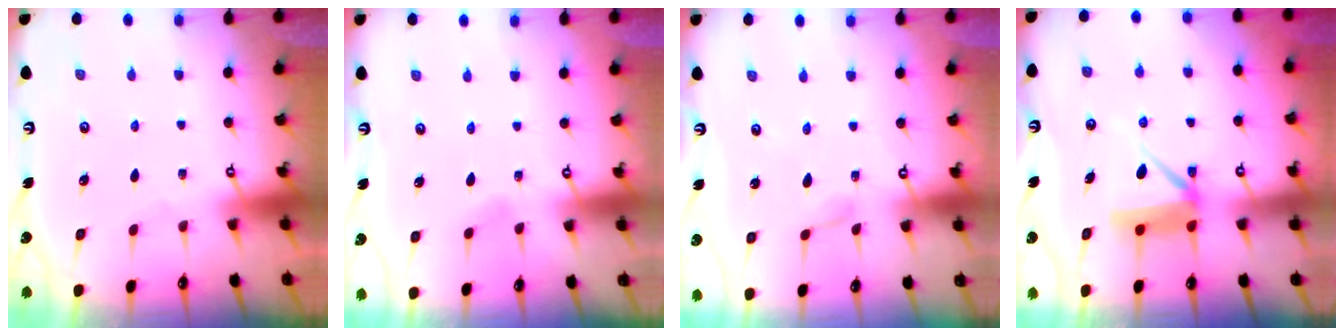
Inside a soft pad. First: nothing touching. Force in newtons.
{"total": 2.5, "press": 2.5, "slide": 0.4}
{"total": 1.9, "press": 1.9, "slide": 0.1}
{"total": 7.9, "press": 7.8, "slide": 0.7}